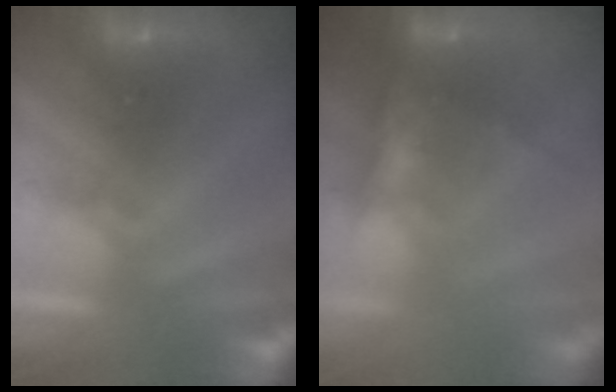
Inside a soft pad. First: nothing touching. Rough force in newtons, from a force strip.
{"total": 7.6}